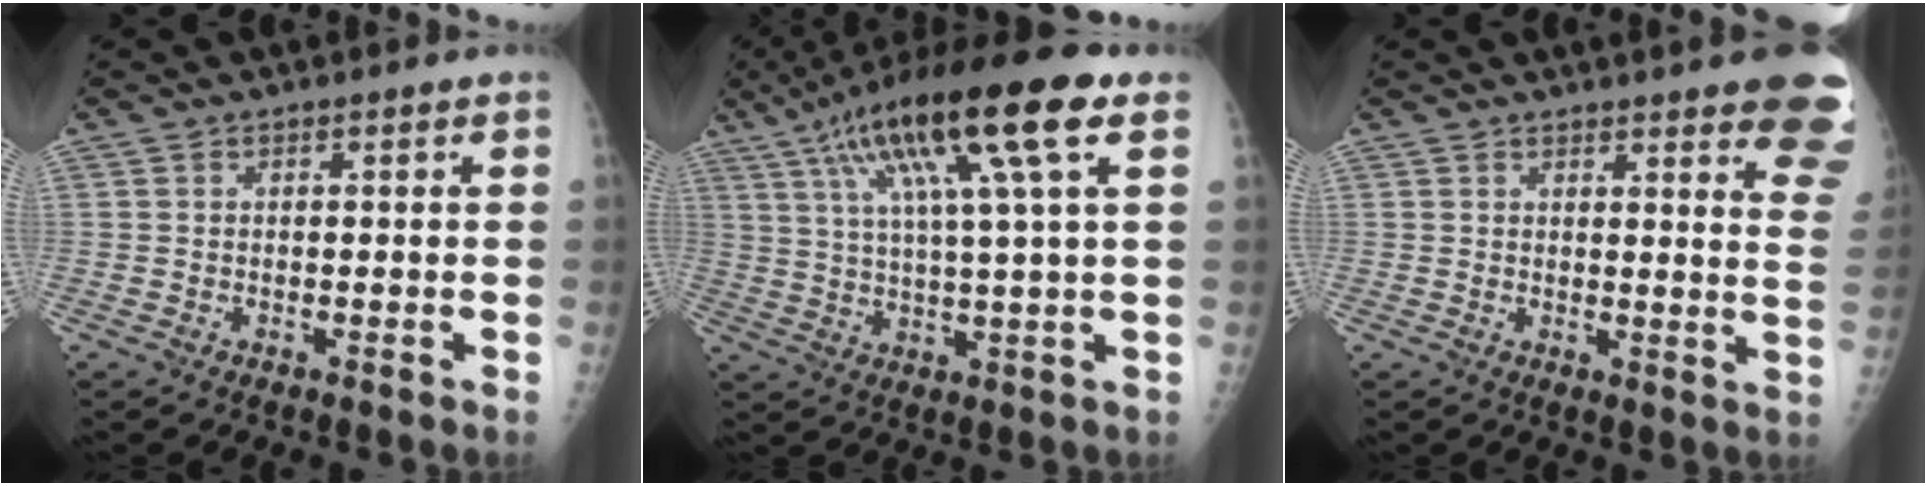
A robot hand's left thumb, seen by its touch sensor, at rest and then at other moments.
{"total": 19.3, "force": [8.6, 2.8, 17.1], "torque": [-0.298, 0.005, 0.138]}
{"total": 15.8, "force": [11.5, 3.3, 10.4], "torque": [-0.101, -0.054, 0.117]}